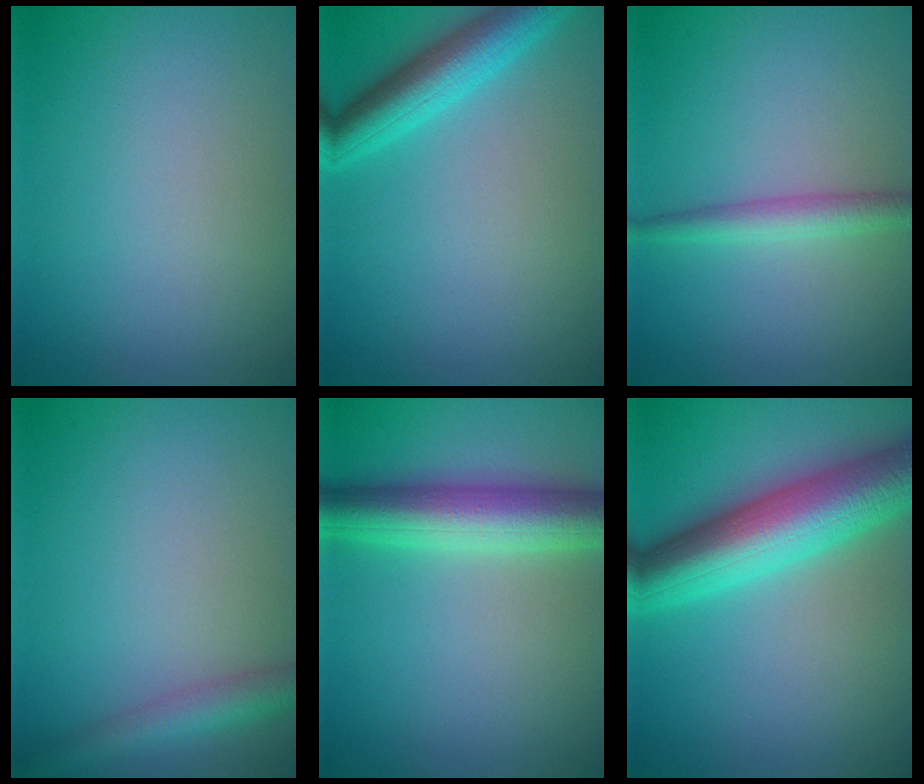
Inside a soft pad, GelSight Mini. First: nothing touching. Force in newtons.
{"total": 4.5, "press": 4.5, "slide": 0.2}
{"total": 2.3, "press": 2.3, "slide": 0.1}
{"total": 3.0, "press": 3.0, "slide": 0.1}
{"total": 6.4, "press": 6.4, "slide": 0.0}
{"total": 9.6, "press": 9.6, "slide": 0.1}